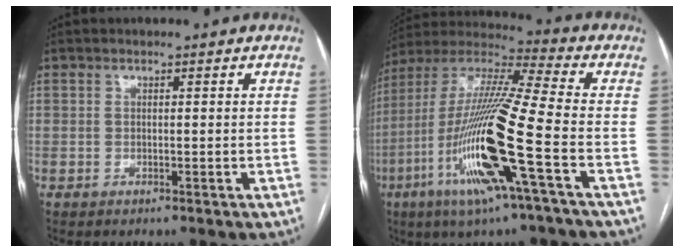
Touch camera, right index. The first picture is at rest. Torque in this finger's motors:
{"motor_torque": [2.14, 0.00, 0.70, 0.21]}